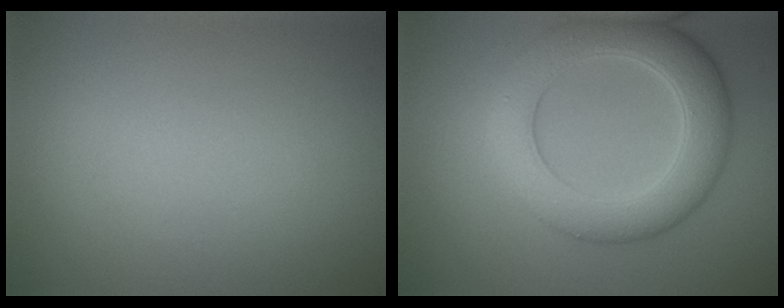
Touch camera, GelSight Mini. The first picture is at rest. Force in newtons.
{"total": 7.0, "press": 6.9, "slide": 0.3}